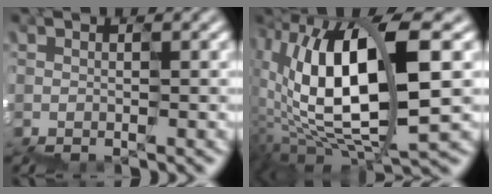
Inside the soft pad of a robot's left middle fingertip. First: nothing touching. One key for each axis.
{"total": 9.5, "fx": 1.0, "fy": 3.3, "fz": 8.8, "tx": -0.181, "ty": 0.020, "tz": 0.017}